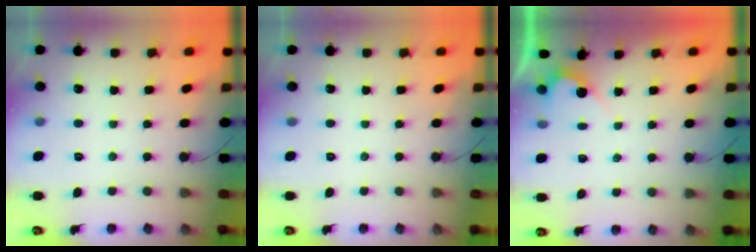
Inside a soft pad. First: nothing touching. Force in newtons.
{"total": 0.0}
{"total": 2.7, "press": 2.7, "slide": 0.1}